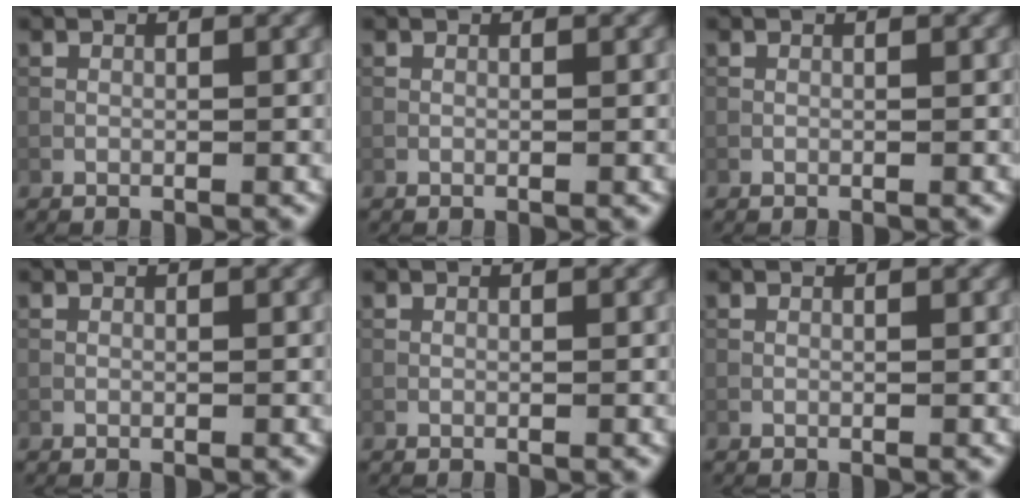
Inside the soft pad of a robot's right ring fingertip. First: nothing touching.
{"total": 0.0}
{"total": 0.0}
{"total": 0.0}
{"total": 0.0}
{"total": 0.0}